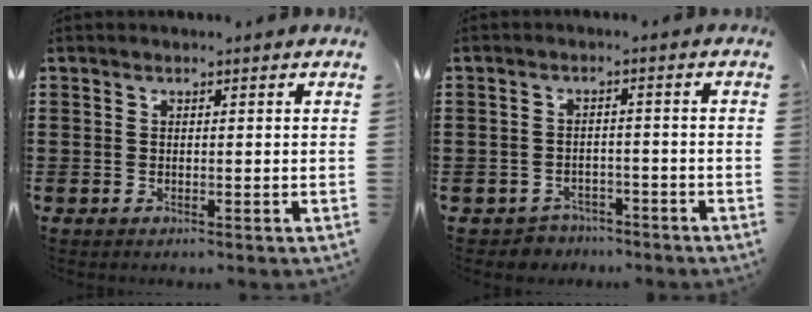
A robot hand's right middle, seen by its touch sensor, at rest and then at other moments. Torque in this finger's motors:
{"motor_torque": [-0.06, 0.06, 0.06, -0.02]}